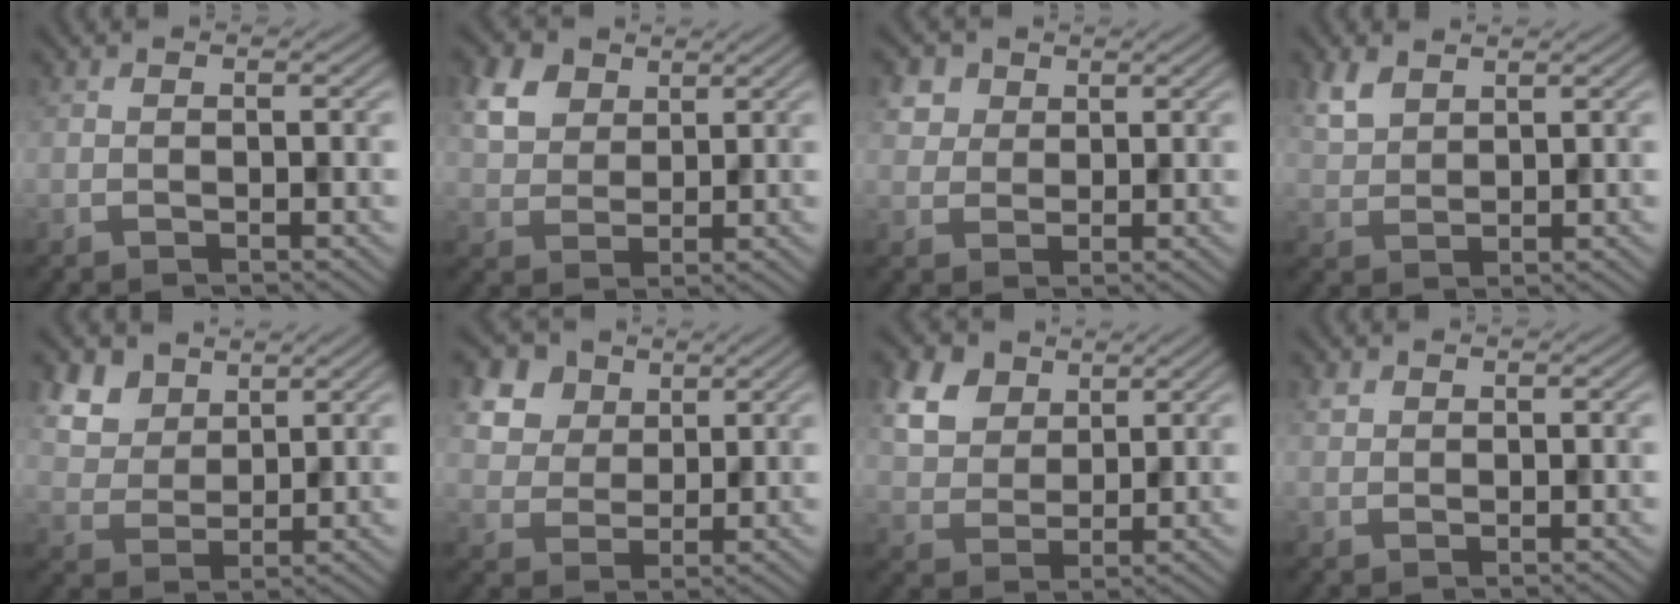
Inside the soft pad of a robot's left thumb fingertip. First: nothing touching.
{"total": 6.3, "force": [3.2, 4.4, 3.2], "torque": [-0.091, 0.007, 0.061]}
{"total": 4.1, "force": [2.1, 3.2, 1.6], "torque": [-0.054, -0.003, 0.046]}
{"total": 4.1, "force": [2.7, 2.2, 2.3], "torque": [-0.063, 0.003, 0.061]}
{"total": 6.8, "force": [4.3, 4.3, 3.2], "torque": [-0.096, -0.009, 0.094]}
{"total": 10.2, "force": [5.4, 7.2, 4.8], "torque": [-0.173, 0.011, 0.113]}
{"total": 7.6, "force": [4.1, 5.1, 4.0], "torque": [-0.128, 0.005, 0.082]}
{"total": 1.0, "force": [0.7, 0.7, 0.3], "torque": [-0.006, 0.001, 0.015]}